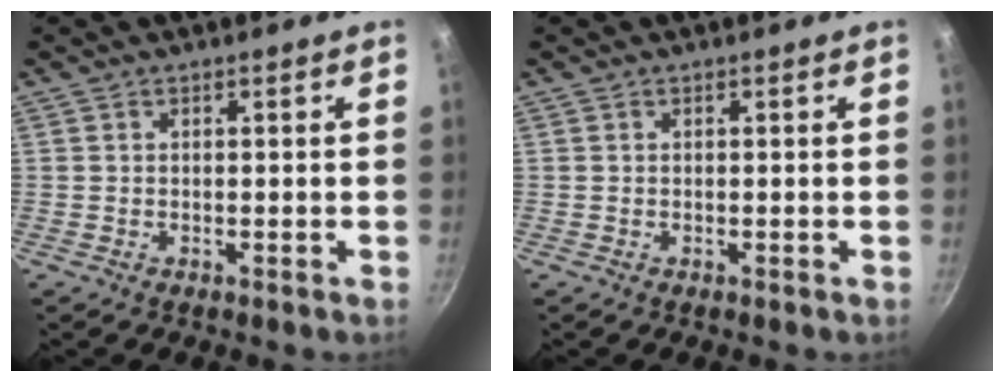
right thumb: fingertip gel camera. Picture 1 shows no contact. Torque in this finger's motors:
{"motor_torque": [0.00, 0.00, -0.06, 0.05, 0.00]}